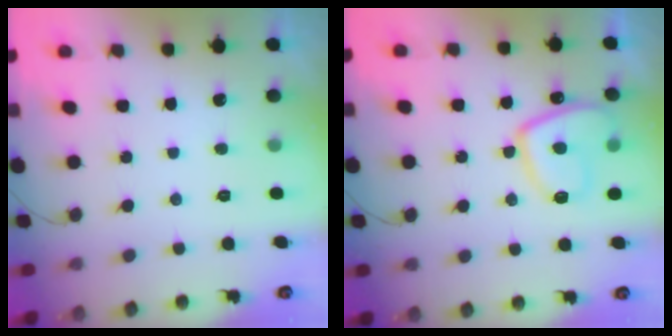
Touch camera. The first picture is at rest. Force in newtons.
{"total": 11.5, "press": 11.4, "slide": 1.3}